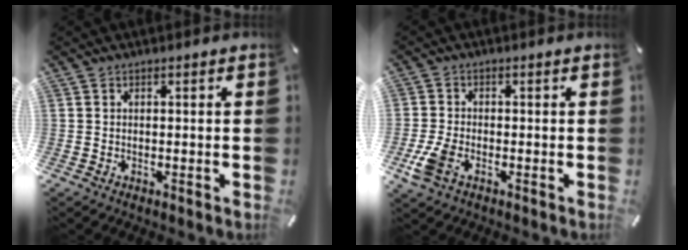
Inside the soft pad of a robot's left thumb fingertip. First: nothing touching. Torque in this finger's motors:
{"motor_torque": [-0.01, -0.07, -0.09, 0.06, 0.03]}